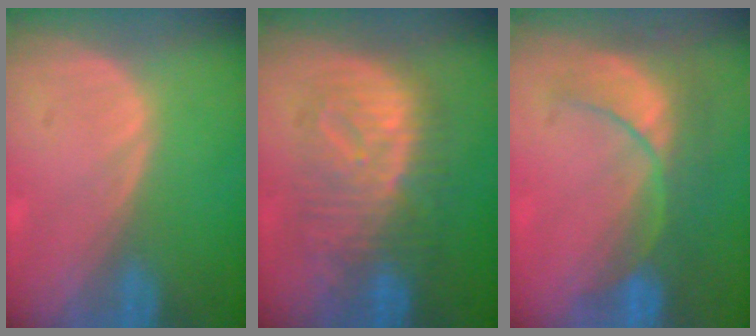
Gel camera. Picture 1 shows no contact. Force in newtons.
{"total": 8.9, "press": 8.9, "slide": 0.3}
{"total": 7.8, "press": 7.5, "slide": 1.9}